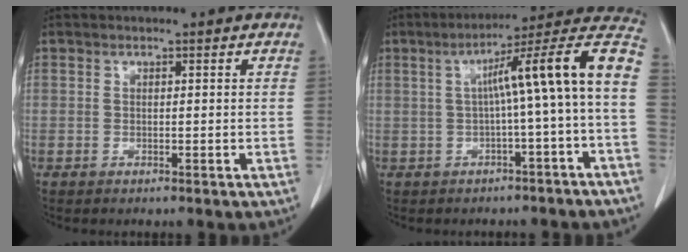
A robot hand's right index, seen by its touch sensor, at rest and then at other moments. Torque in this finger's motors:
{"motor_torque": [1.31, -0.29, 0.65, 0.17]}